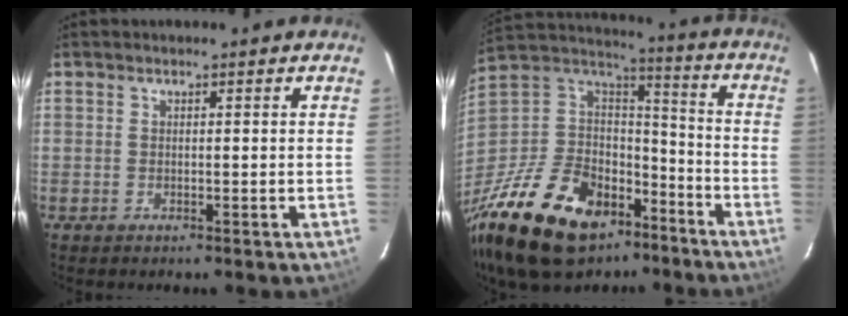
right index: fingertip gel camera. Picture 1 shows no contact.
{"total": 29.5, "force": [-18.4, 16.9, 15.7], "torque": [-0.343, 0.009, -0.286]}